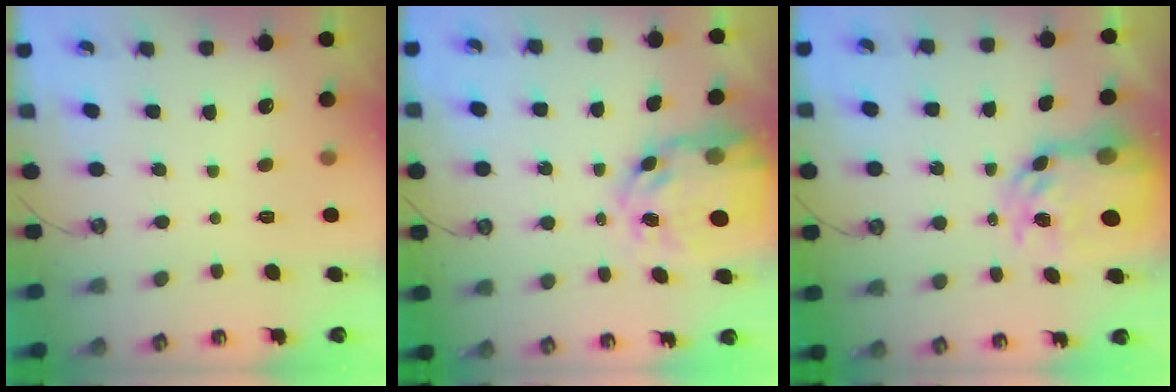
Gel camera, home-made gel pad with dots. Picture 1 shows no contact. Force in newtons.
{"total": 15.2, "press": 15.1, "slide": 1.4}
{"total": 11.9, "press": 11.9, "slide": 1.0}